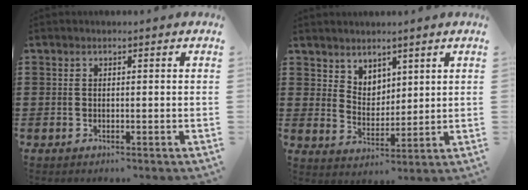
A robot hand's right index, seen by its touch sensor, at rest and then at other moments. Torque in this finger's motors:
{"motor_torque": [-0.08, 0.46, -0.02, 0.00]}